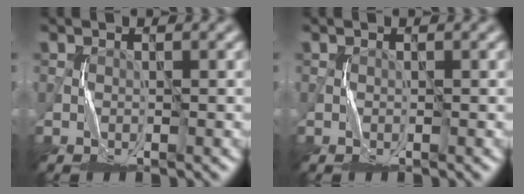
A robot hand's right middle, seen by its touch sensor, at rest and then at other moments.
{"total": 0.0}